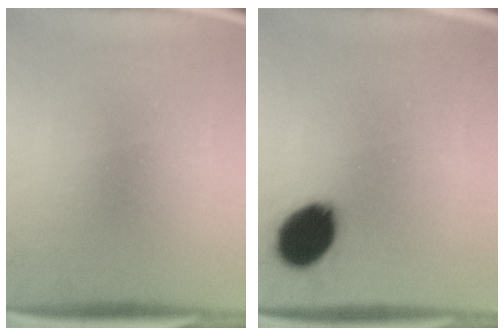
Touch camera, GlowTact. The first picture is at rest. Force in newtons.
{"total": 13.1}